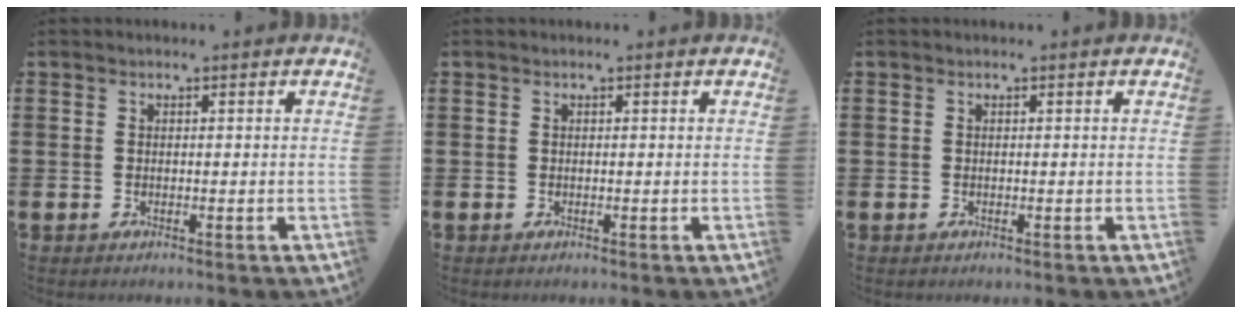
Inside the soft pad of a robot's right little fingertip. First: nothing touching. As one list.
[{"total": 0.0}, {"total": 0.0}]